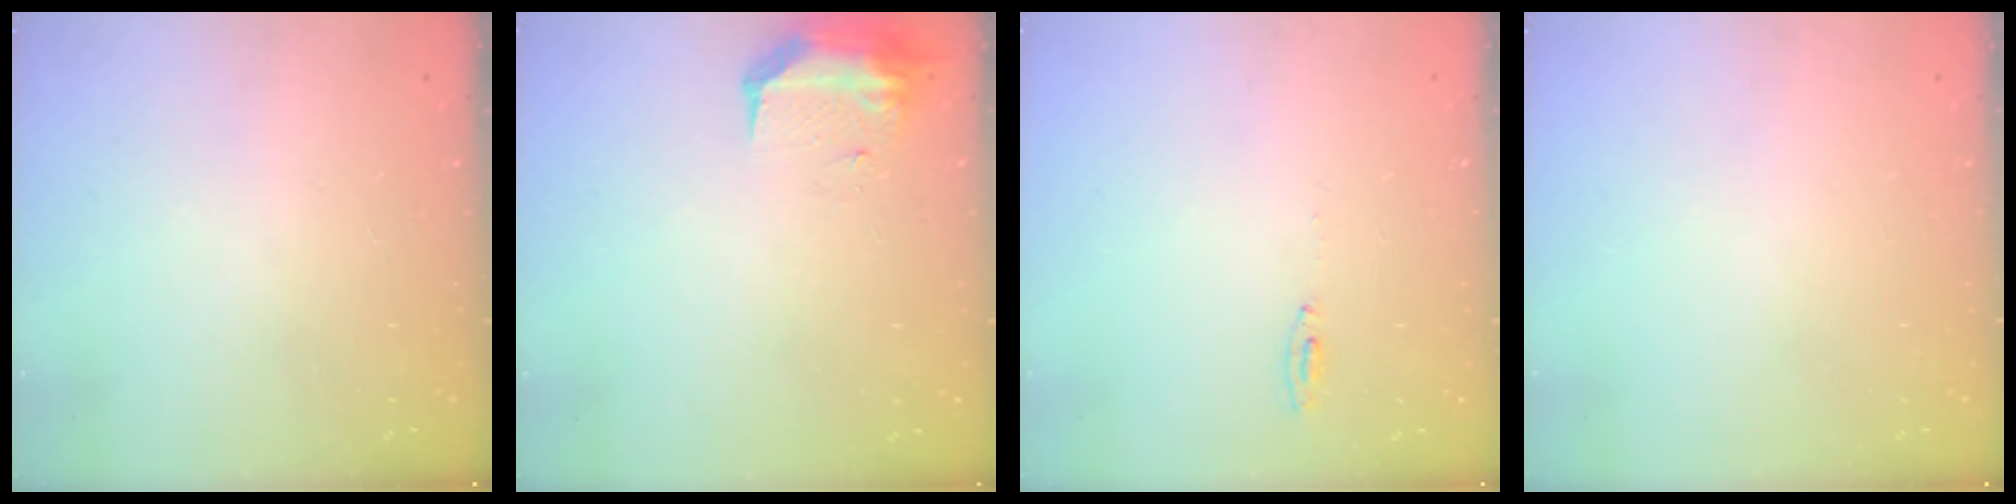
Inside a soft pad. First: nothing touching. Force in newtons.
{"total": 9.9, "press": 9.1, "slide": 3.9}
{"total": 4.7, "press": 4.4, "slide": 1.5}
{"total": 0.0}